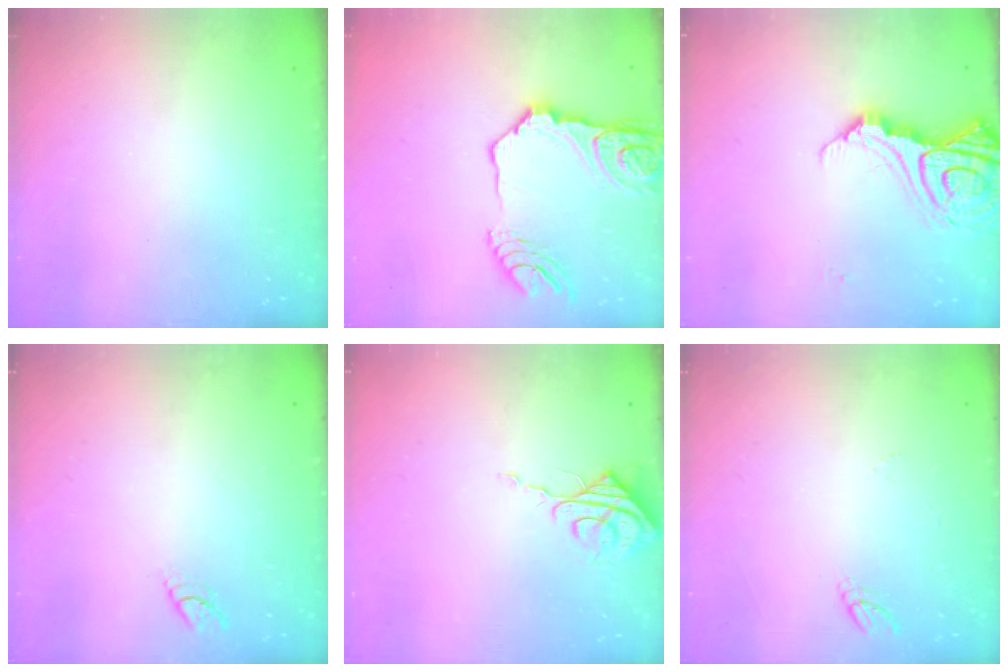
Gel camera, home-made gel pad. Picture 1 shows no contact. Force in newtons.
{"total": 18.3, "press": 18.2, "slide": 1.9}
{"total": 16.9, "press": 16.7, "slide": 2.3}
{"total": 3.8, "press": 3.8, "slide": 0.1}
{"total": 7.7, "press": 7.7, "slide": 0.3}
{"total": 5.9, "press": 5.8, "slide": 0.5}